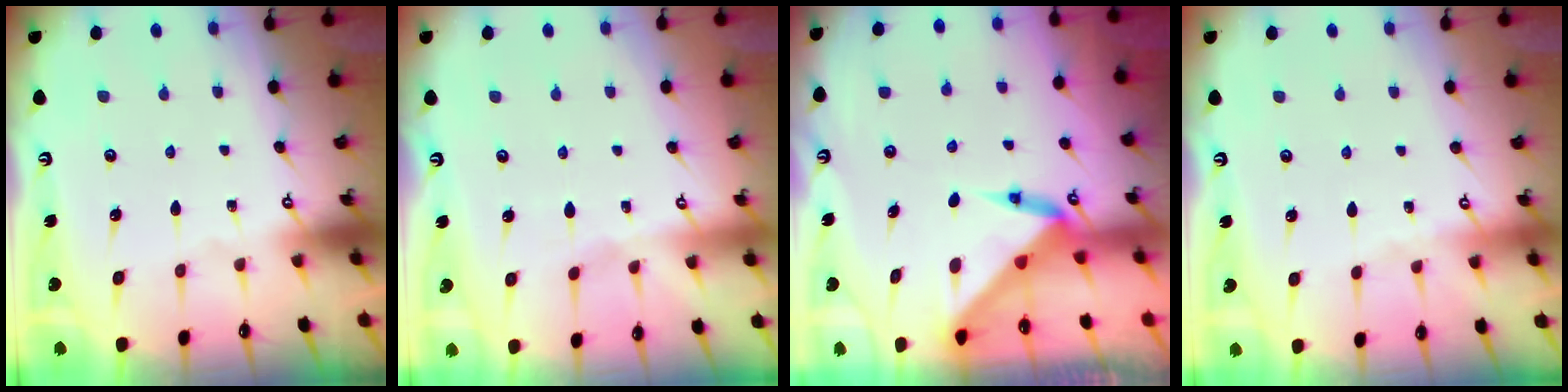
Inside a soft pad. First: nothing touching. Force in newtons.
{"total": 2.8, "press": 2.8, "slide": 0.4}
{"total": 4.0, "press": 4.0, "slide": 0.2}
{"total": 0.7, "press": 0.6, "slide": 0.3}